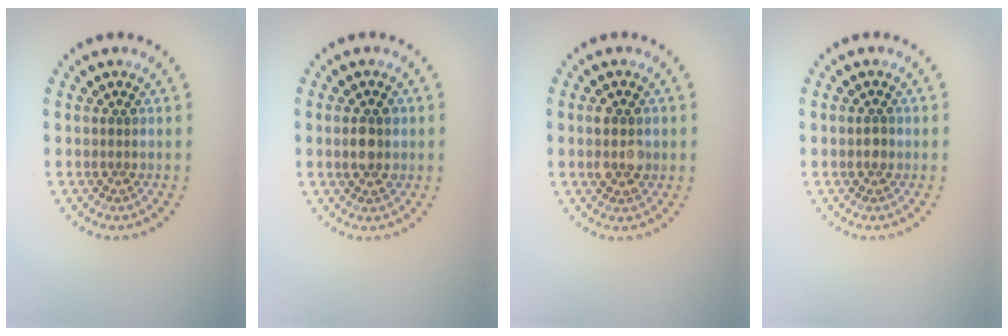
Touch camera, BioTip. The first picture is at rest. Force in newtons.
{"total": 2.5, "press": 2.4, "slide": 0.3}
{"total": 2.7, "press": 2.7, "slide": 0.1}
{"total": 0.9, "press": 0.8, "slide": 0.1}